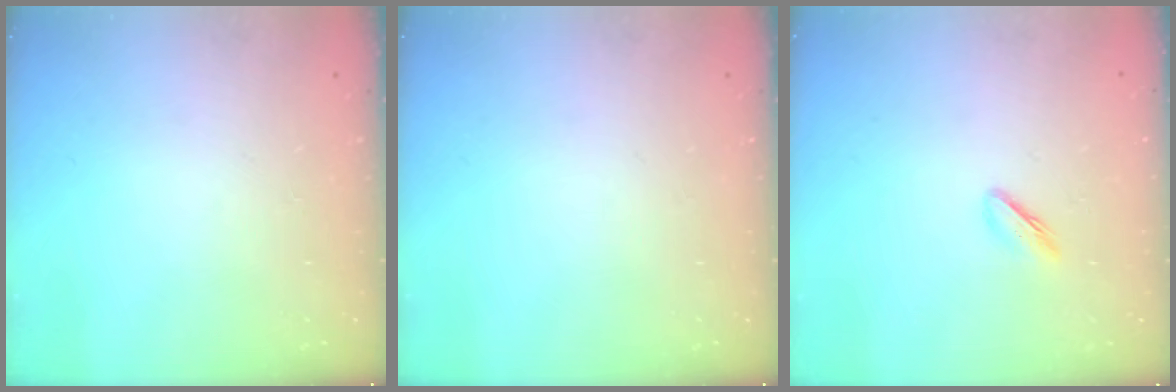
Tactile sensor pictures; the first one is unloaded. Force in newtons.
{"total": 0.0}
{"total": 3.5, "press": 3.3, "slide": 1.0}